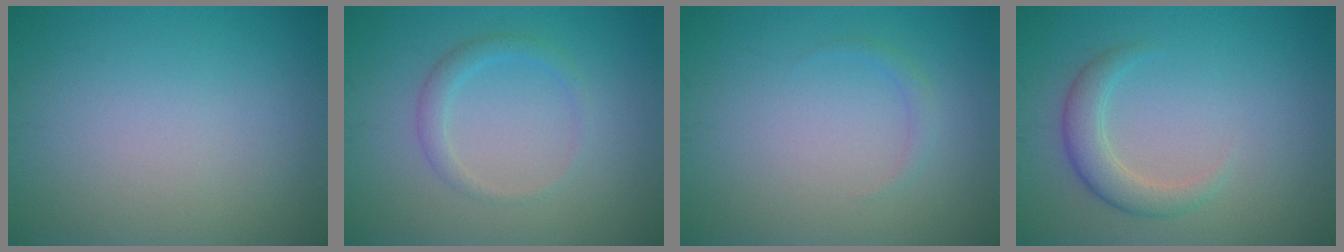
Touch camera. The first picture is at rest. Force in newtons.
{"total": 1.8, "press": 1.8, "slide": 0.1}
{"total": 0.8, "press": 0.8, "slide": 0.0}
{"total": 2.7, "press": 2.7, "slide": 0.2}